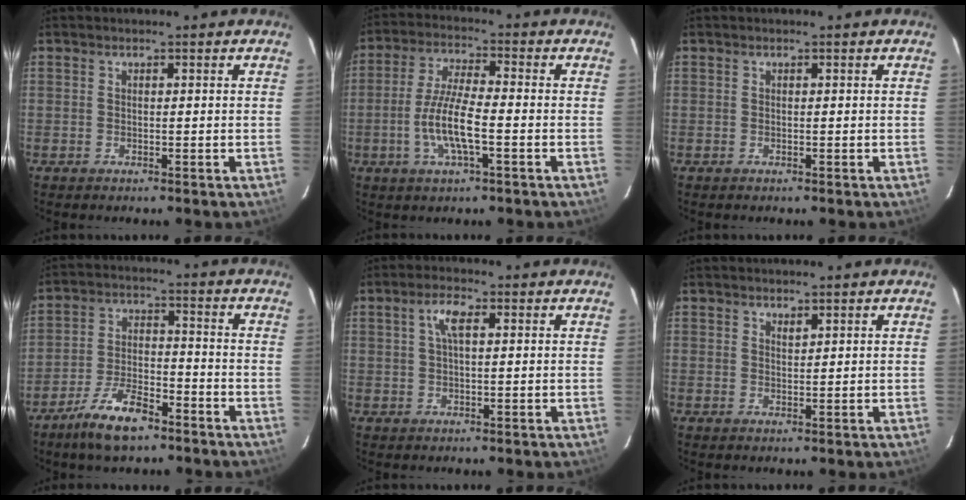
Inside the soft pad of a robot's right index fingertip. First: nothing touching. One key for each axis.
{"total": 9.0, "fx": -2.7, "fy": 1.9, "fz": 8.4, "tx": -0.172, "ty": -0.003, "tz": -0.053}
{"total": 0.0}
{"total": 9.2, "fx": -6.3, "fy": 3.3, "fz": 5.8, "tx": -0.131, "ty": -0.002, "tz": -0.114}
{"total": 3.4, "fx": 1.0, "fy": 0.9, "fz": 3.1, "tx": -0.064, "ty": 0.008, "tz": 0.019}
{"total": 0.9, "fx": 0.8, "fy": 0.3, "fz": 0.3, "tx": -0.004, "ty": 0.000, "tz": 0.014}